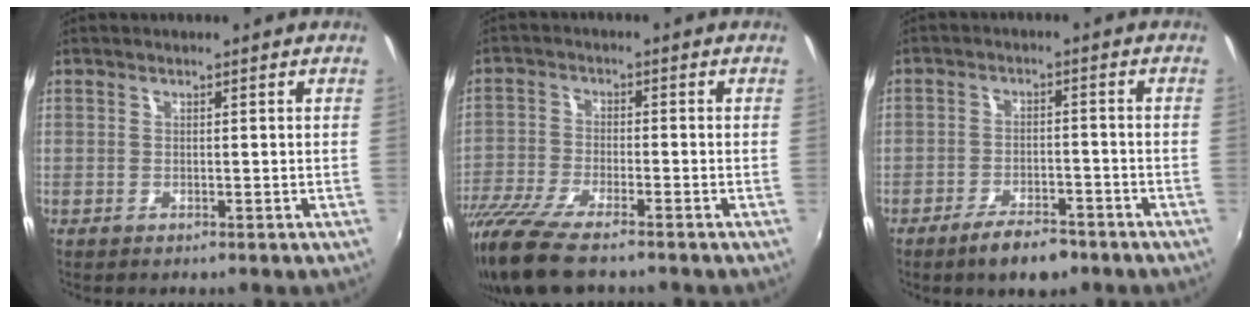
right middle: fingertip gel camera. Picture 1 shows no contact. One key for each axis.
{"total": 12.4, "fx": -9.7, "fy": 2.4, "fz": 7.2, "tx": -0.169, "ty": -0.047, "tz": -0.187}
{"total": 7.0, "fx": -5.2, "fy": 2.6, "fz": 3.8, "tx": -0.086, "ty": -0.006, "tz": -0.084}